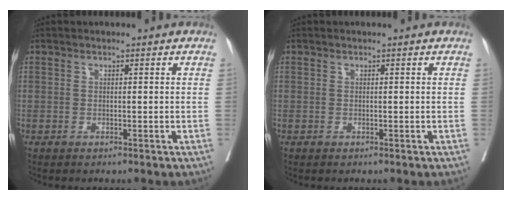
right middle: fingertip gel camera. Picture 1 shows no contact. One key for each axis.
{"total": 0.0}